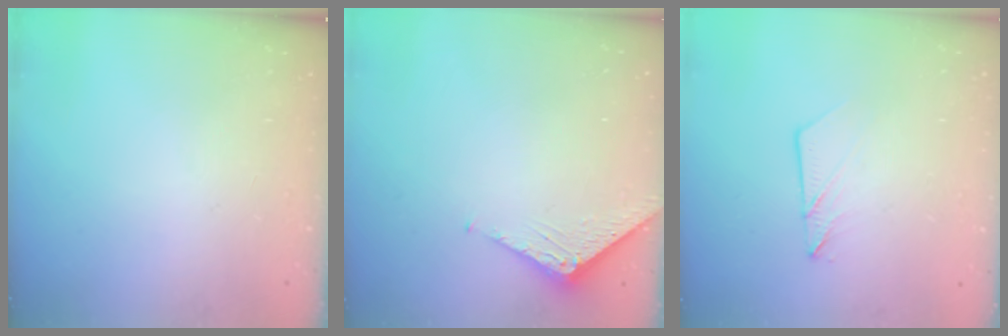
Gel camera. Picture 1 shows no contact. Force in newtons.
{"total": 3.5, "press": 3.5, "slide": 0.3}
{"total": 5.8, "press": 5.8, "slide": 0.7}